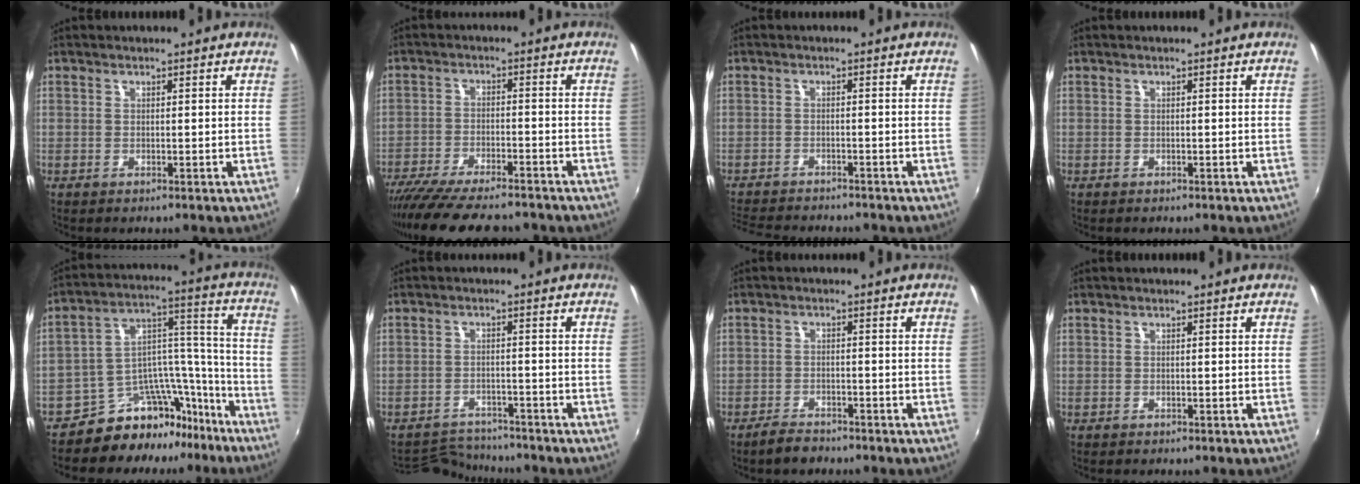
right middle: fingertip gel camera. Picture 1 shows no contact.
{"total": 16.7, "force": [-14.3, 3.5, 7.9], "torque": [-0.159, -0.032, -0.223]}
{"total": 9.0, "force": [-8.4, 1.8, 2.9], "torque": [-0.082, -0.013, -0.135]}
{"total": 0.0}
{"total": 15.0, "force": [-12.9, 6.7, 3.7], "torque": [-0.049, 0.082, -0.192]}
{"total": 6.5, "force": [-6.4, 1.2, 0.1], "torque": [-0.021, 0.005, -0.106]}
{"total": 3.7, "force": [-3.2, 1.3, 1.3], "torque": [-0.041, 0.003, -0.056]}
{"total": 0.0}